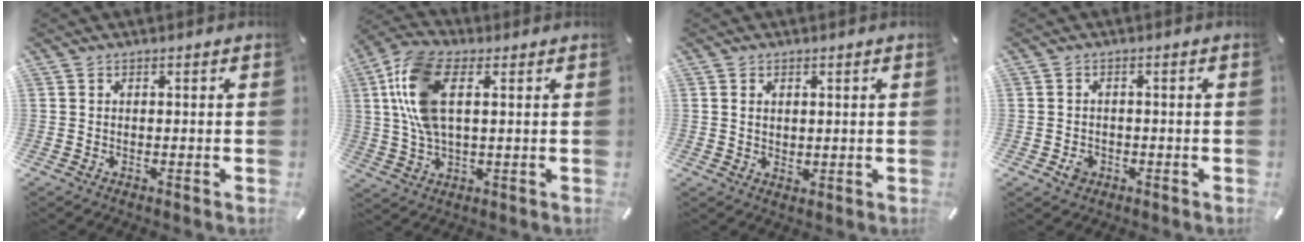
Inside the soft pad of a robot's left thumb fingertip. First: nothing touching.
{"total": 13.0, "force": [3.3, 6.6, 10.7], "torque": [-0.237, -0.003, 0.060]}
{"total": 2.0, "force": [0.9, 1.5, 1.0], "torque": [-0.014, 0.002, 0.013]}
{"total": 2.7, "force": [-1.0, 2.2, 1.1], "torque": [-0.019, 0.005, -0.017]}